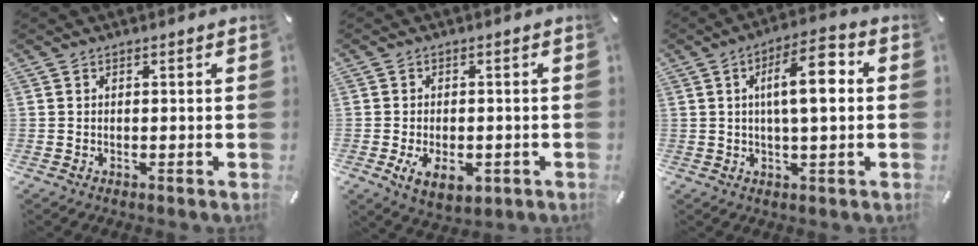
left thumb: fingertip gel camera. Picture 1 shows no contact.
{"total": 6.6, "force": [-2.1, 3.9, 4.9], "torque": [-0.094, 0.001, -0.037]}
{"total": 11.4, "force": [2.1, 3.4, 10.7], "torque": [-0.175, 0.009, 0.028]}